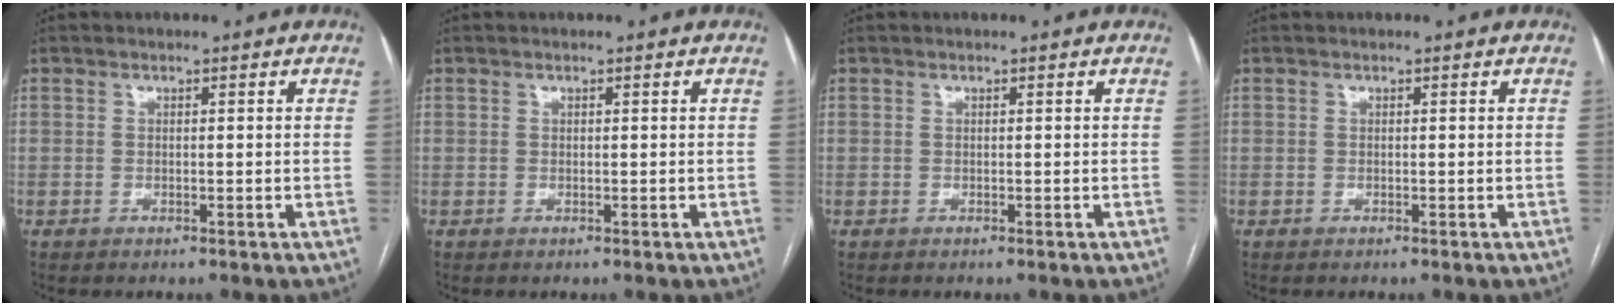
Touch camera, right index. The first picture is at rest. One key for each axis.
{"total": 0.0}
{"total": 0.0}
{"total": 0.0}